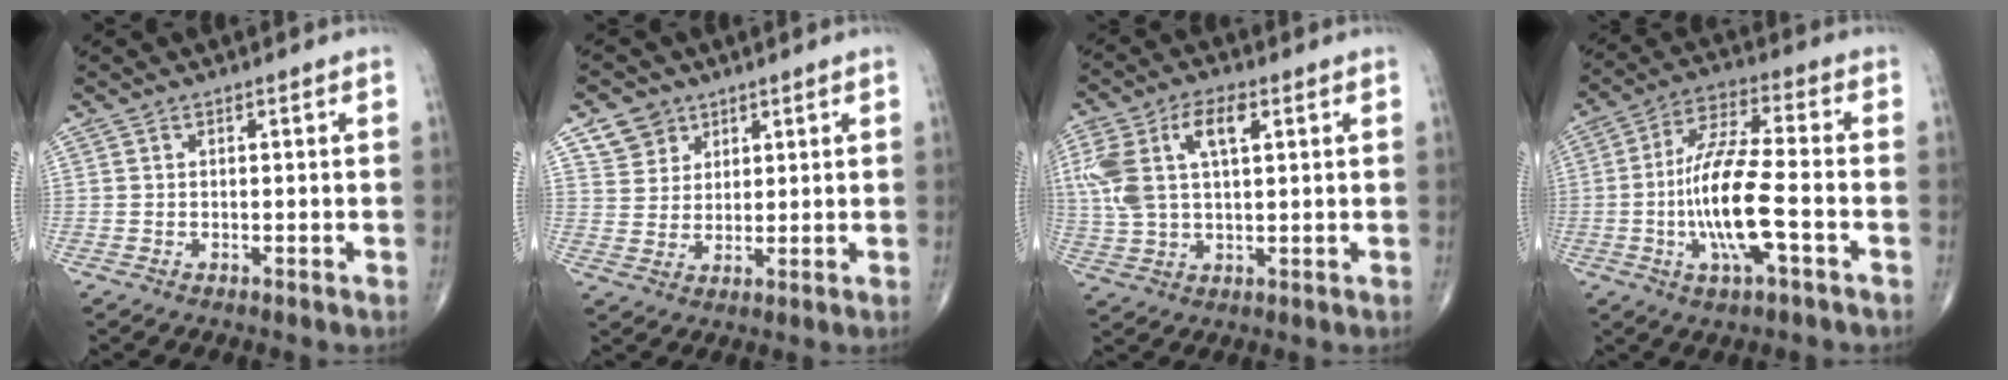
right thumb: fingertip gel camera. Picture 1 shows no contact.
{"total": 5.8, "force": [3.4, 4.6, 1.0], "torque": [0.004, -0.020, 0.065]}
{"total": 12.9, "force": [3.9, 6.4, 10.5], "torque": [-0.231, 0.017, 0.077]}
{"total": 14.7, "force": [-3.5, 3.8, 13.8], "torque": [-0.278, 0.022, -0.066]}